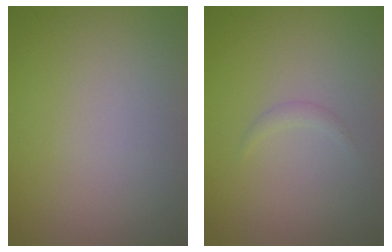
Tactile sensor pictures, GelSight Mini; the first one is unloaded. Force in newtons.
{"total": 0.6, "press": 0.6, "slide": 0.0}